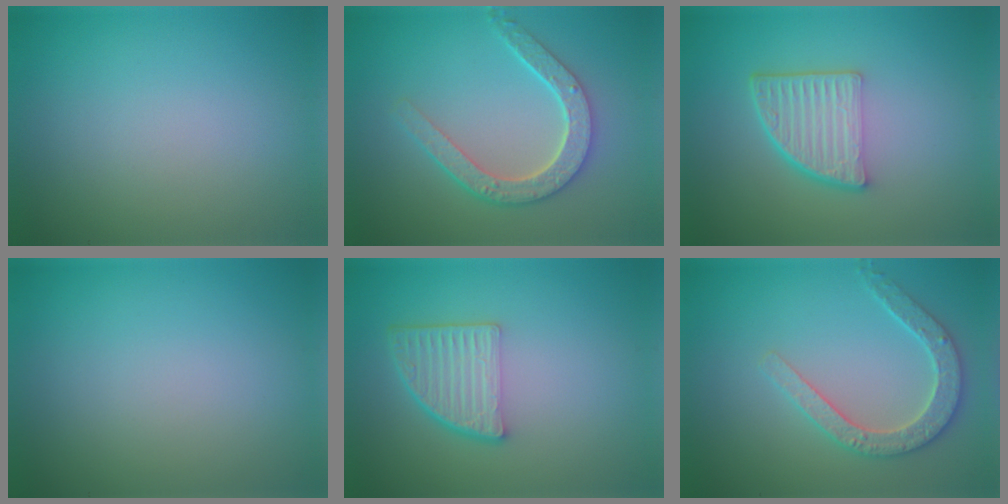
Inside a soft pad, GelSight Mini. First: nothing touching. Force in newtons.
{"total": 4.7, "press": 3.8, "slide": 2.9}
{"total": 5.2, "press": 3.5, "slide": 3.8}
{"total": 0.0}
{"total": 4.7, "press": 3.3, "slide": 3.3}
{"total": 3.3, "press": 3.2, "slide": 0.8}